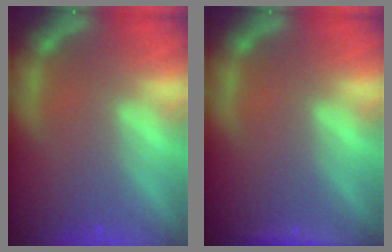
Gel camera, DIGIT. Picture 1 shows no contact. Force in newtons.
{"total": 1.9}